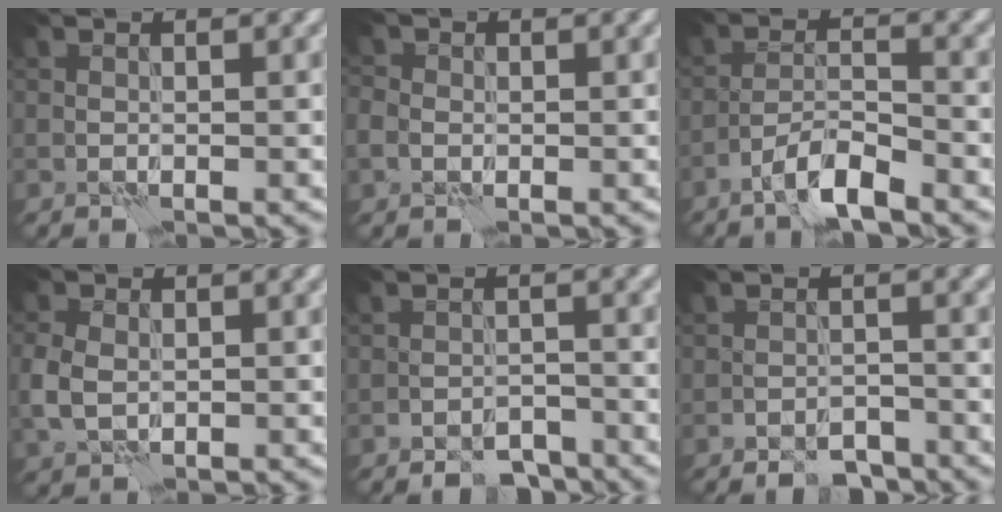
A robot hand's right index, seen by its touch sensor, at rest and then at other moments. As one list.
[{"total": 2.5, "force": [-0.1, 2.2, 1.2], "torque": [-0.014, 0.003, -0.005]}, {"total": 3.4, "force": [-2.5, 0.4, 2.2], "torque": [-0.041, 0.008, -0.056]}, {"total": 3.5, "force": [0.0, 2.7, 2.3], "torque": [-0.060, 0.000, -0.002]}, {"total": 3.1, "force": [-2.7, 1.3, 0.9], "torque": [-0.008, 0.005, -0.045]}, {"total": 2.7, "force": [-2.4, 1.0, 0.8], "torque": [-0.009, 0.006, -0.040]}]